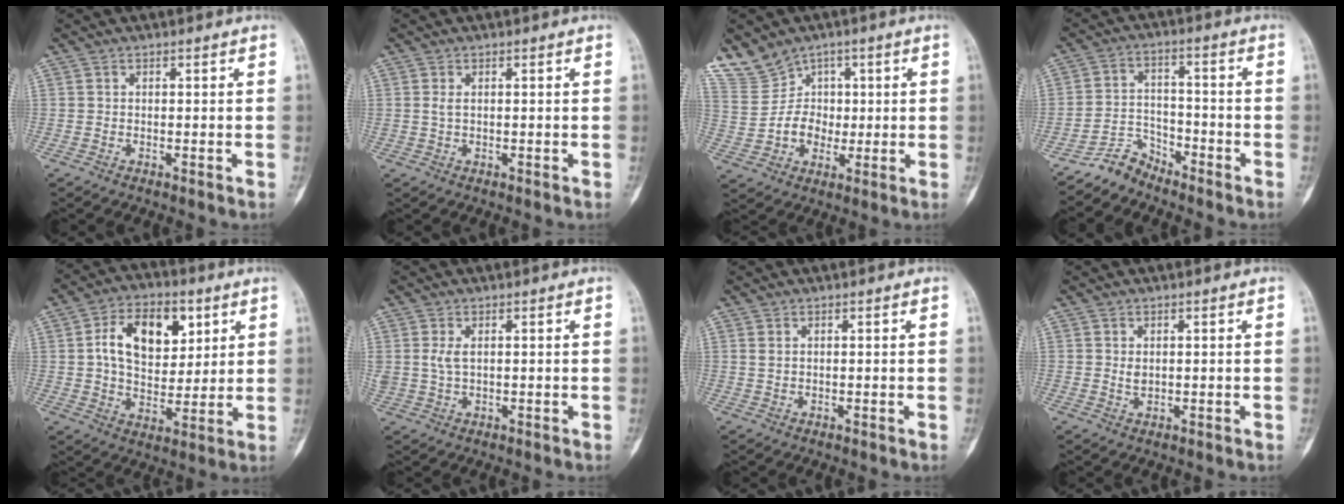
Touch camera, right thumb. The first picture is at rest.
{"total": 1.1, "force": [0.3, 0.6, 0.9], "torque": [-0.020, 0.004, 0.011]}
{"total": 10.4, "force": [4.7, 9.0, 2.3], "torque": [-0.017, 0.002, 0.098]}
{"total": 5.3, "force": [-4.9, 2.0, -0.1], "torque": [0.015, 0.047, -0.098]}
{"total": 14.6, "force": [4.4, 9.4, 10.3], "torque": [-0.132, -0.008, 0.074]}
{"total": 2.6, "force": [0.7, 1.5, 2.0], "torque": [-0.045, 0.002, 0.020]}
{"total": 0.9, "force": [0.4, 0.5, 0.6], "torque": [-0.015, 0.004, 0.012]}
{"total": 1.3, "force": [0.3, 0.9, 1.0], "torque": [-0.014, -0.005, 0.010]}